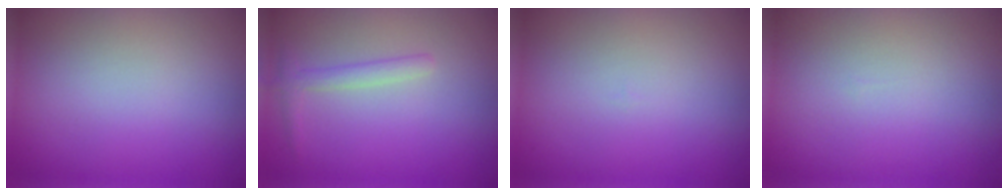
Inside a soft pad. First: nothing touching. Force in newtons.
{"total": 1.6, "press": 1.6, "slide": 0.1}
{"total": 0.0}
{"total": 0.0}